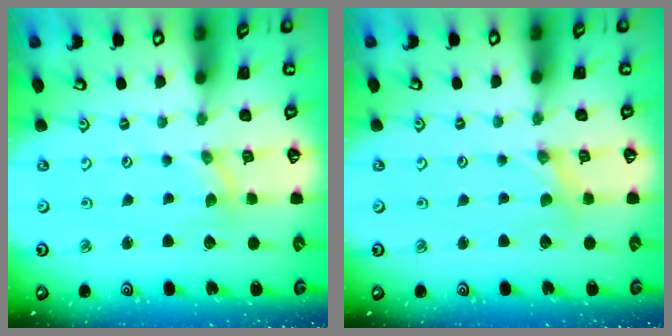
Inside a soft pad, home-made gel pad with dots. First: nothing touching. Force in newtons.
{"total": 0.6, "press": 0.6, "slide": 0.1}